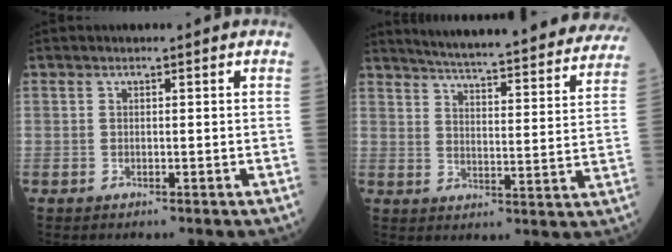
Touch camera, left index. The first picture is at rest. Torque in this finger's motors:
{"motor_torque": [0.61, -0.82, 0.25, 0.13]}